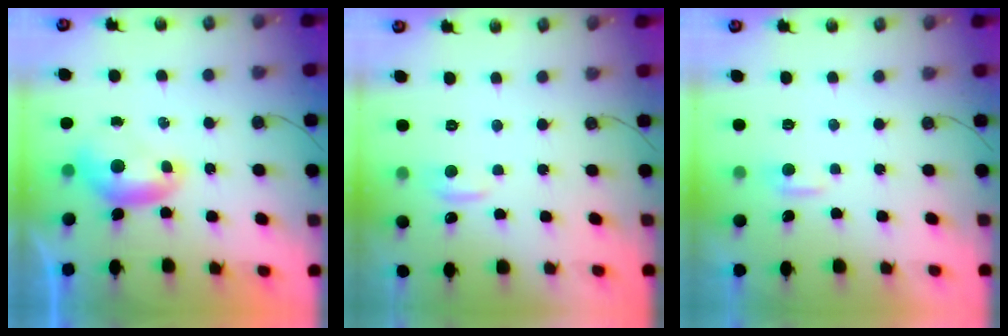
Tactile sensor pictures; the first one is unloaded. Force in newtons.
{"total": 1.1, "press": 0.8, "slide": 0.6}
{"total": 2.2, "press": 2.1, "slide": 0.4}